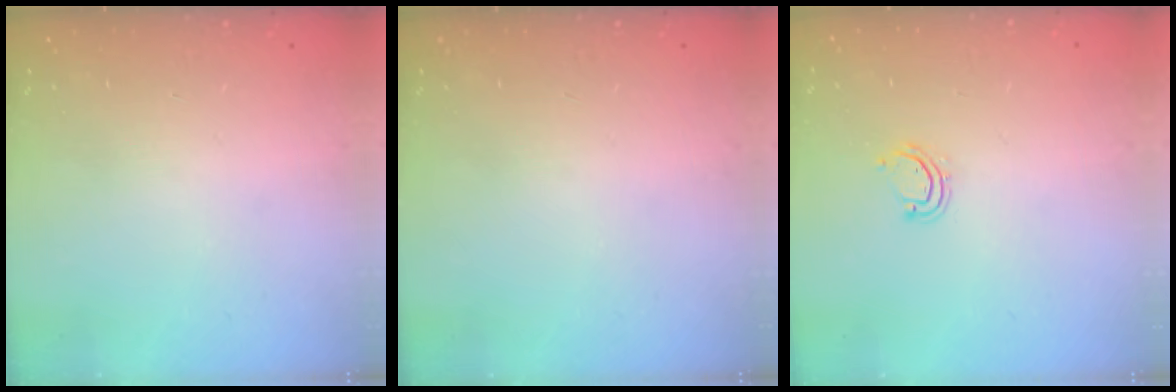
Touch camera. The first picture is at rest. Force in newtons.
{"total": 0.0}
{"total": 3.7, "press": 3.7, "slide": 0.3}